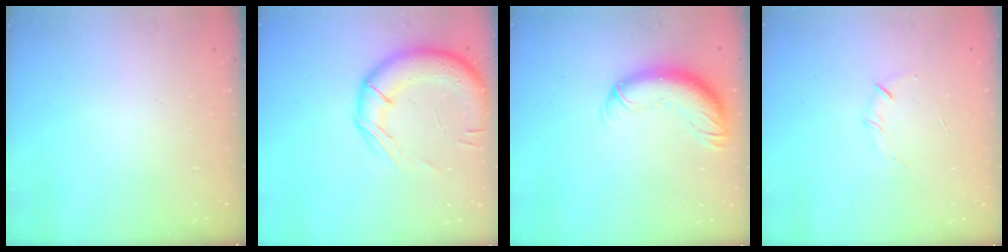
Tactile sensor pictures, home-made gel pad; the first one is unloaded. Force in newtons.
{"total": 16.7, "press": 16.5, "slide": 2.5}
{"total": 13.3, "press": 13.0, "slide": 2.9}
{"total": 3.7, "press": 3.6, "slide": 1.1}